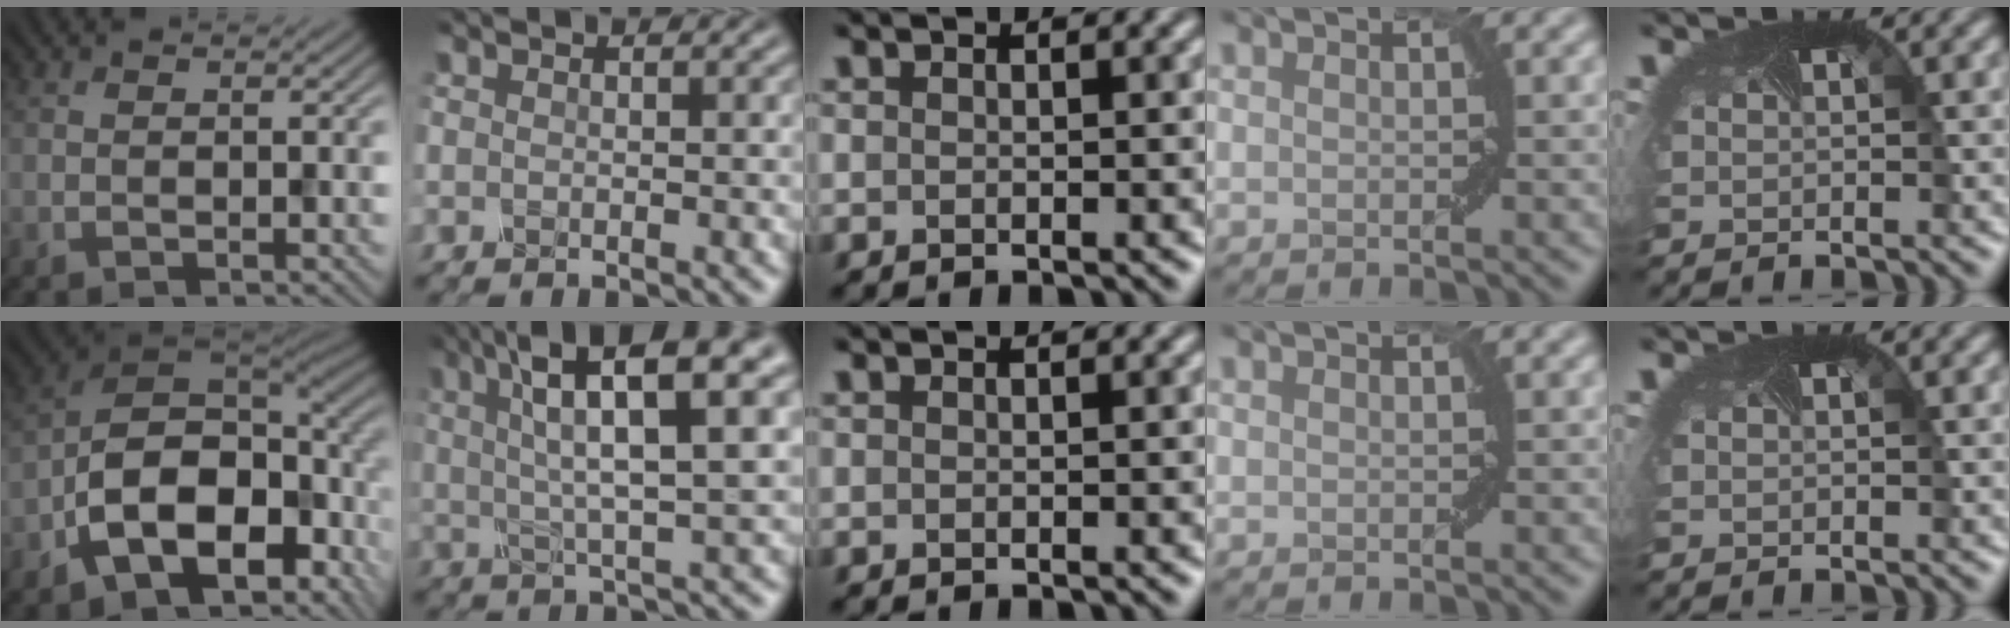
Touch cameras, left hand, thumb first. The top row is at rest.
{"thumb": {"total": 17.1, "force": [-5.5, 10.2, 12.6], "torque": [-0.224, -0.030, -0.089]}, "index": {"total": 11.2, "force": [4.4, 2.8, 9.9], "torque": [-0.160, 0.020, 0.078]}}